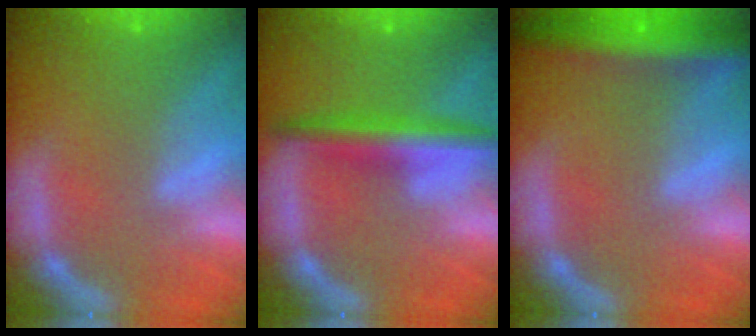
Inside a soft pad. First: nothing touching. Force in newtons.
{"total": 4.5}
{"total": 6.4}